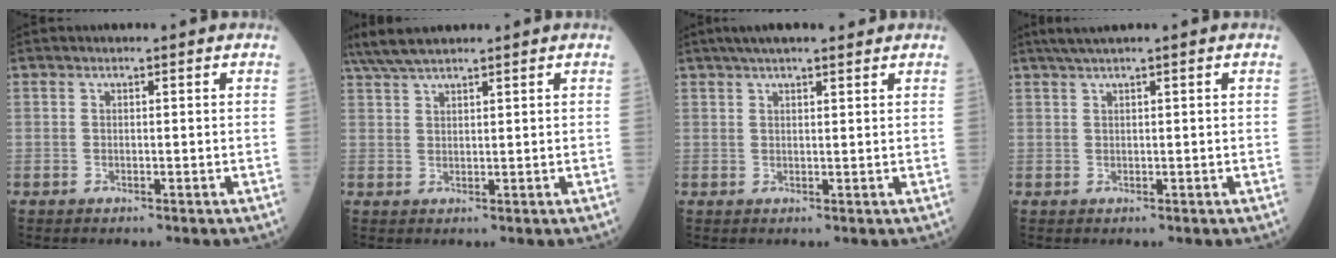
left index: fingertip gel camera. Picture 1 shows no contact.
{"total": 5.9, "force": [5.1, 0.6, 3.0], "torque": [-0.065, 0.029, 0.100]}
{"total": 7.3, "force": [5.9, 1.1, 4.2], "torque": [-0.063, 0.034, 0.090]}
{"total": 2.3, "force": [1.6, -0.5, 1.6], "torque": [-0.038, 0.013, 0.036]}